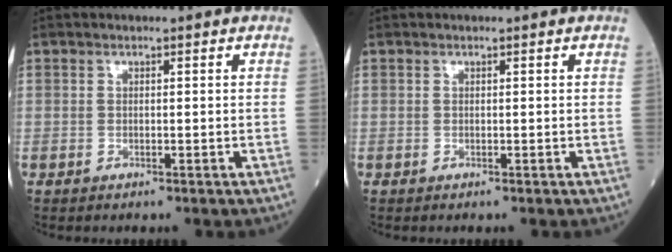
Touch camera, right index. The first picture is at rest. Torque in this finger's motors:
{"motor_torque": [0.00, 0.00, 0.00, 0.00]}